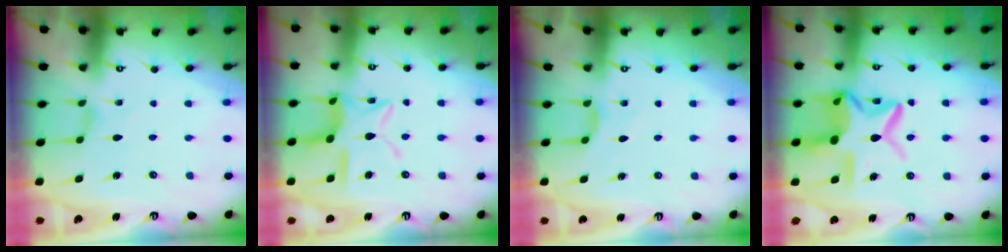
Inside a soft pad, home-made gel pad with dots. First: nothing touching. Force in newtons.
{"total": 12.9, "press": 12.9, "slide": 0.8}
{"total": 4.1, "press": 4.0, "slide": 0.5}
{"total": 15.5, "press": 15.4, "slide": 1.2}